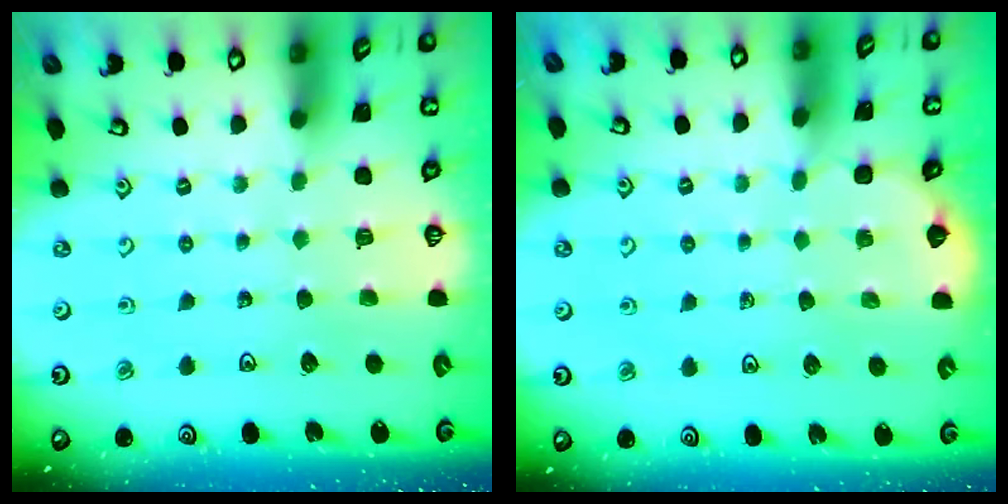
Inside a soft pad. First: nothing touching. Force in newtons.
{"total": 2.1, "press": 2.1, "slide": 0.2}